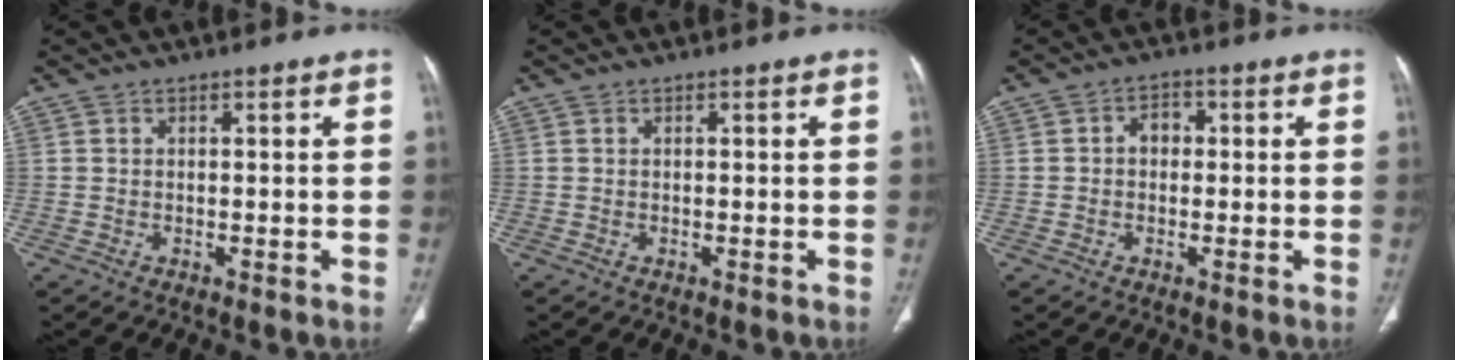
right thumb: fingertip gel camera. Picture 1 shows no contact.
{"total": 0.0}
{"total": 3.1, "force": [0.1, 2.4, 1.9], "torque": [-0.017, 0.014, -0.005]}